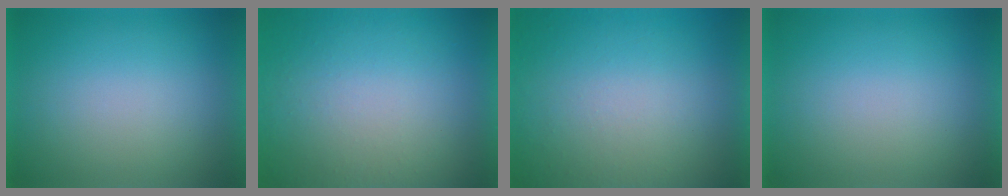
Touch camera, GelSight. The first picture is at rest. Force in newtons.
{"total": 9.5}
{"total": 8.3}
{"total": 0.0}